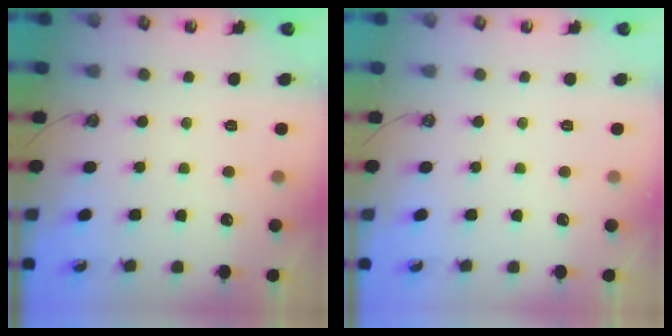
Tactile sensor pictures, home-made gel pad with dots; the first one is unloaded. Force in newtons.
{"total": 0.0}